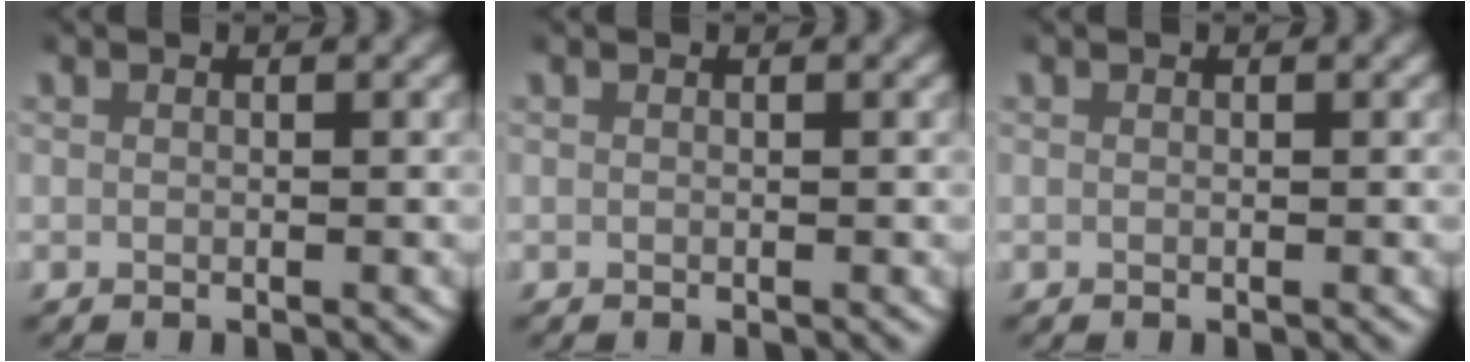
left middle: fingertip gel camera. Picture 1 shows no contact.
{"total": 0.0}
{"total": 0.0}